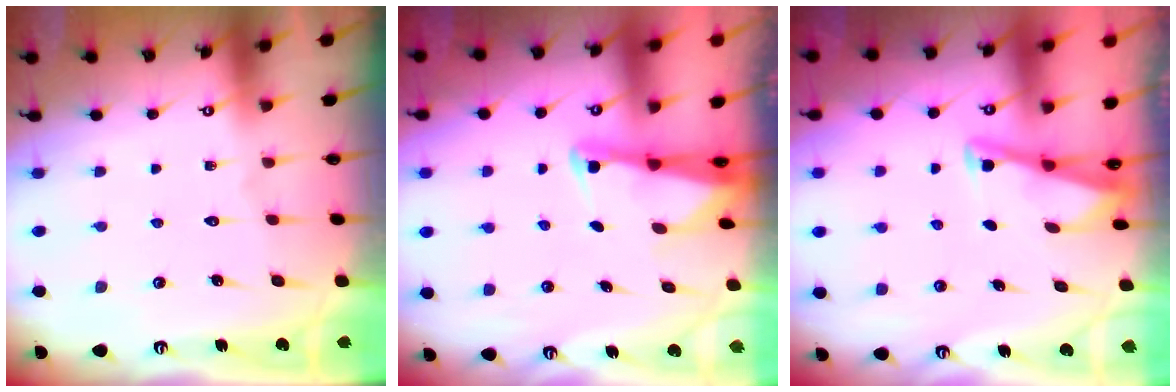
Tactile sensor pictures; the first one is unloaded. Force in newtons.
{"total": 2.4, "press": 2.4, "slide": 0.3}
{"total": 2.9, "press": 2.9, "slide": 0.3}